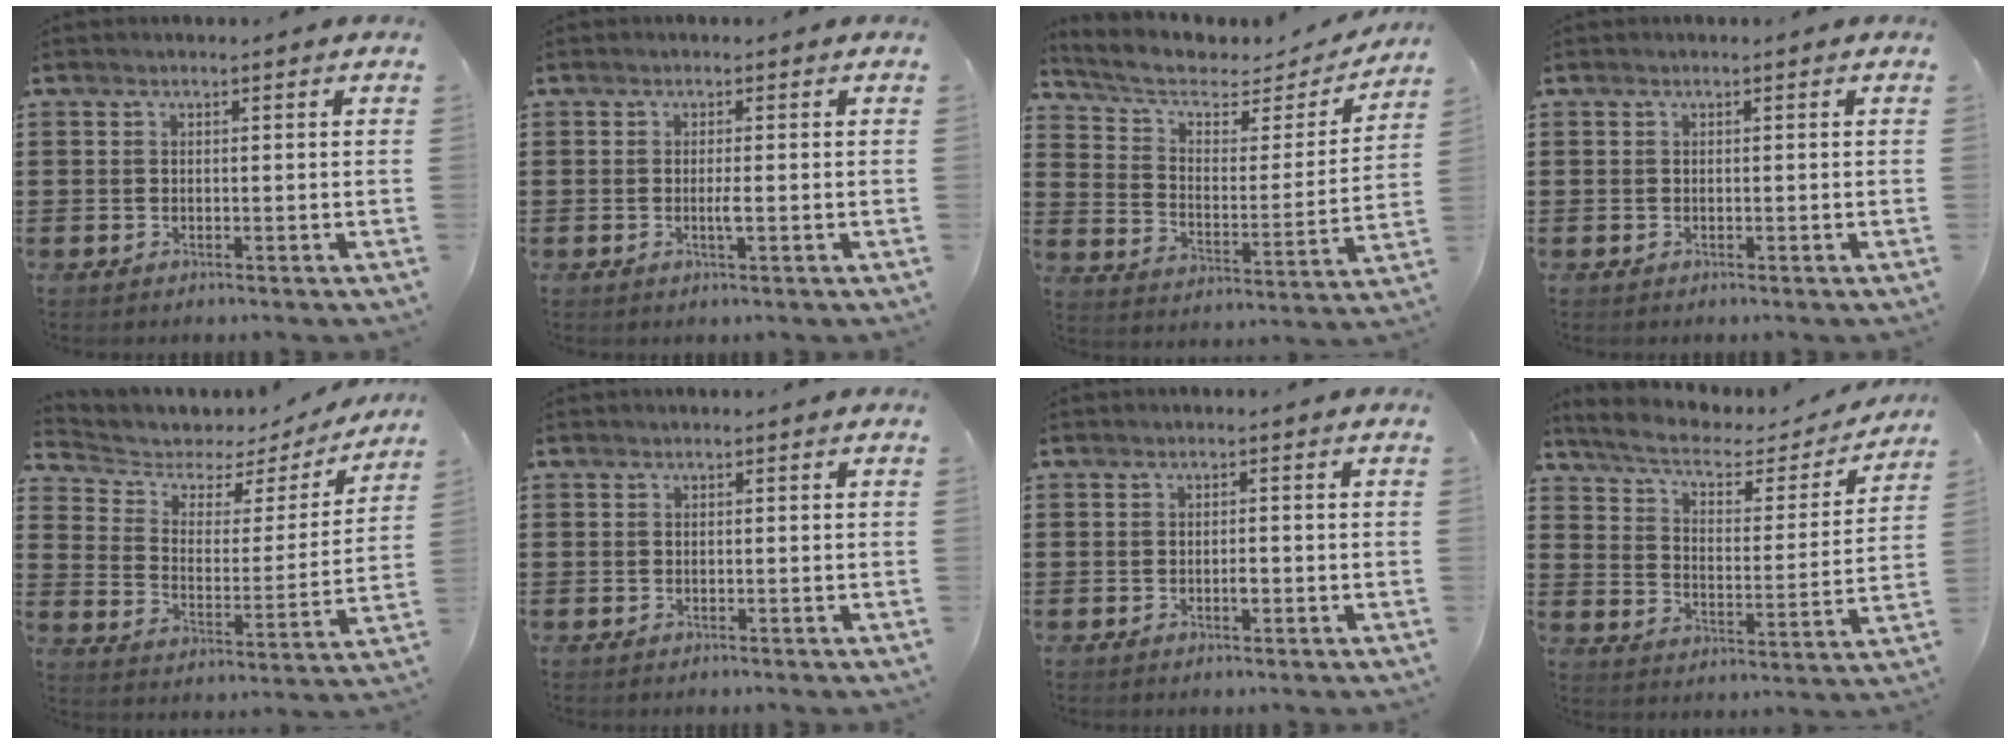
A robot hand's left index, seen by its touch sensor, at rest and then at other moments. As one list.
[{"total": 1.5, "force": [-0.2, 0.0, 1.5], "torque": [-0.028, -0.002, -0.004]}, {"total": 6.4, "force": [4.9, 2.3, 3.2], "torque": [-0.086, -0.030, 0.085]}, {"total": 0.0}, {"total": 4.2, "force": [3.2, 2.4, 1.1], "torque": [-0.048, -0.020, 0.048]}, {"total": 0.0}, {"total": 1.3, "force": [-0.3, 0.4, 1.2], "torque": [-0.023, -0.004, -0.004]}, {"total": 5.3, "force": [4.0, 2.1, 2.8], "torque": [-0.075, -0.023, 0.065]}]